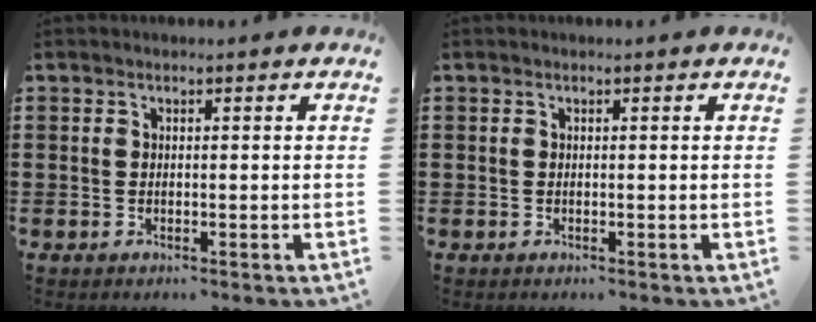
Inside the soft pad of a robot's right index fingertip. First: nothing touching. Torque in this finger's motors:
{"motor_torque": [0.25, 0.05, 0.01, 0.01]}